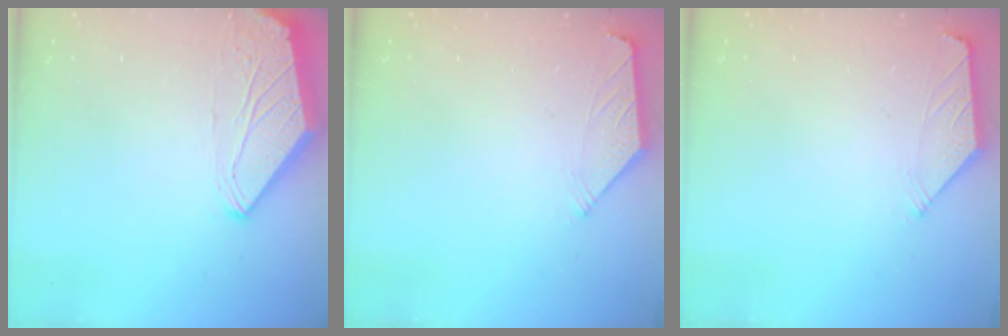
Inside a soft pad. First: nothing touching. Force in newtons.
{"total": 1.4, "press": 1.3, "slide": 0.4}
{"total": 1.4, "press": 1.3, "slide": 0.4}